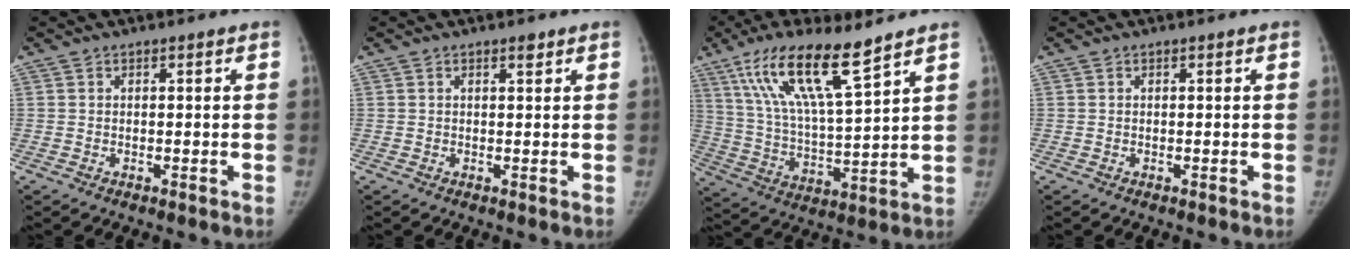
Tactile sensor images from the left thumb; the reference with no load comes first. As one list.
[{"total": 1.2, "force": [0.8, 0.4, 0.7], "torque": [-0.004, -0.004, 0.013]}, {"total": 16.7, "force": [10.6, 3.0, 12.6], "torque": [-0.230, -0.045, 0.208]}, {"total": 0.0}]